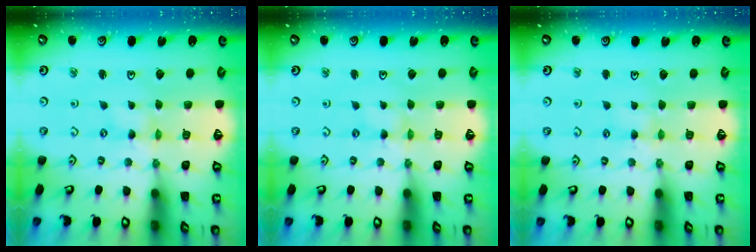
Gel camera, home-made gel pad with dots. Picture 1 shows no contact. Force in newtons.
{"total": 0.0}
{"total": 3.0, "press": 2.9, "slide": 0.5}